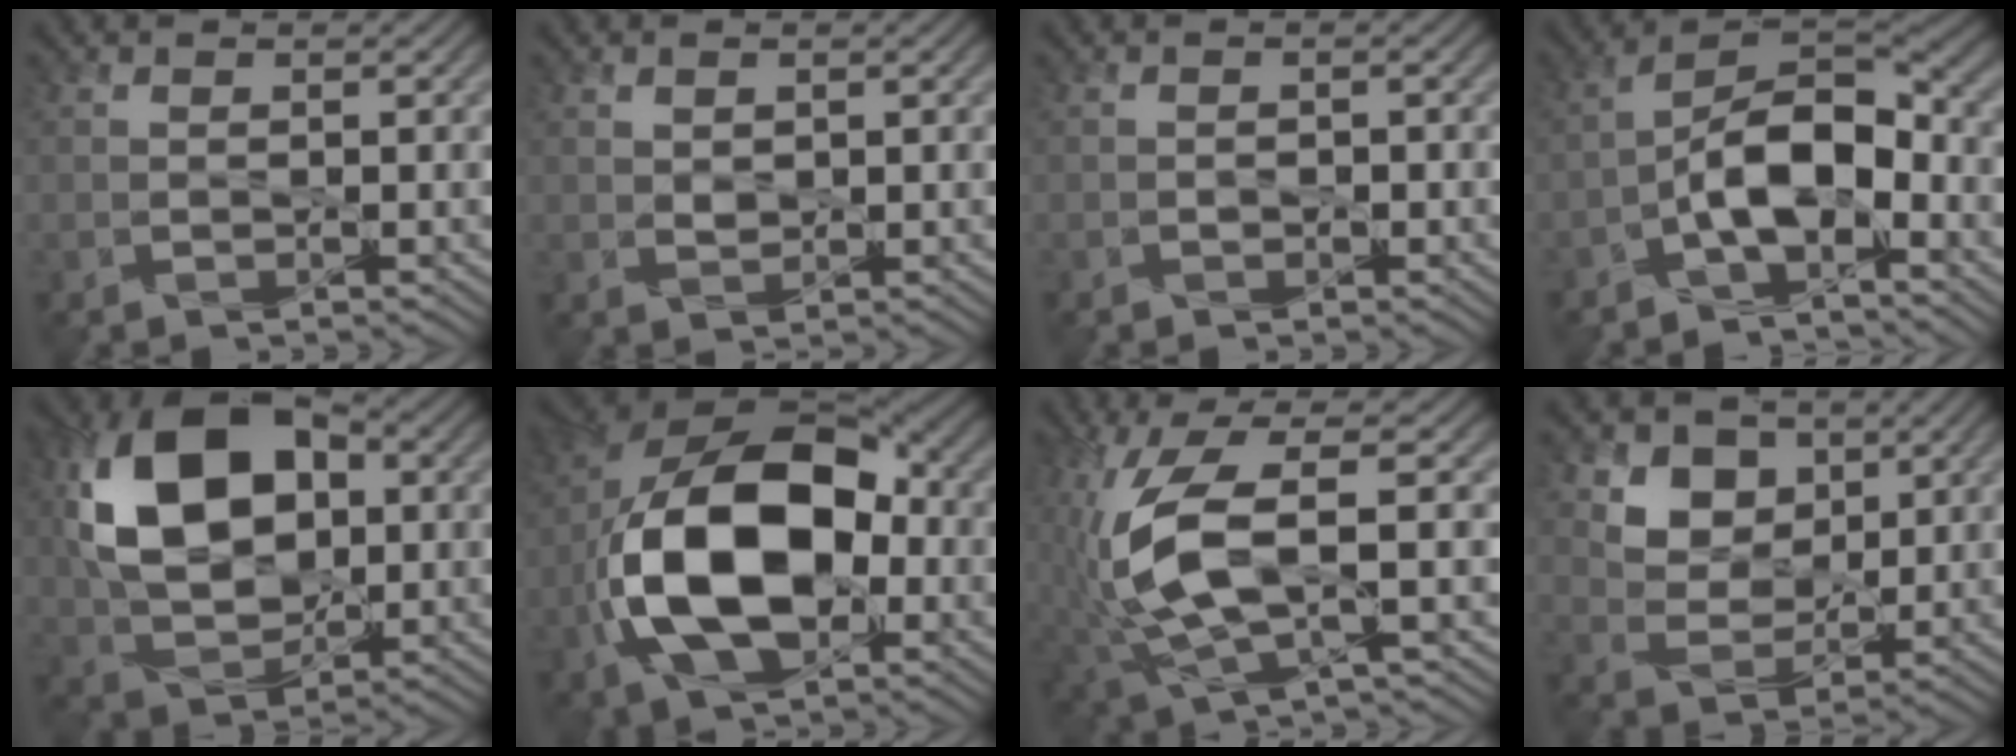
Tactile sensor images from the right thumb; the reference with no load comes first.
{"total": 1.2, "force": [0.7, 0.7, 0.7], "torque": [-0.024, 0.000, 0.010]}
{"total": 0.8, "force": [-0.5, 0.5, 0.3], "torque": [0.008, 0.004, -0.008]}
{"total": 7.4, "force": [-3.2, 3.1, 5.9], "torque": [-0.099, 0.019, -0.070]}
{"total": 14.5, "force": [2.8, 9.4, 10.7], "torque": [-0.221, 0.024, 0.051]}
{"total": 16.5, "force": [-2.9, 9.5, 13.2], "torque": [-0.252, -0.001, -0.055]}
{"total": 10.3, "force": [0.1, 3.7, 9.6], "torque": [-0.221, 0.005, 0.005]}
{"total": 7.5, "force": [3.5, 5.4, 3.9], "torque": [-0.086, -0.009, 0.066]}